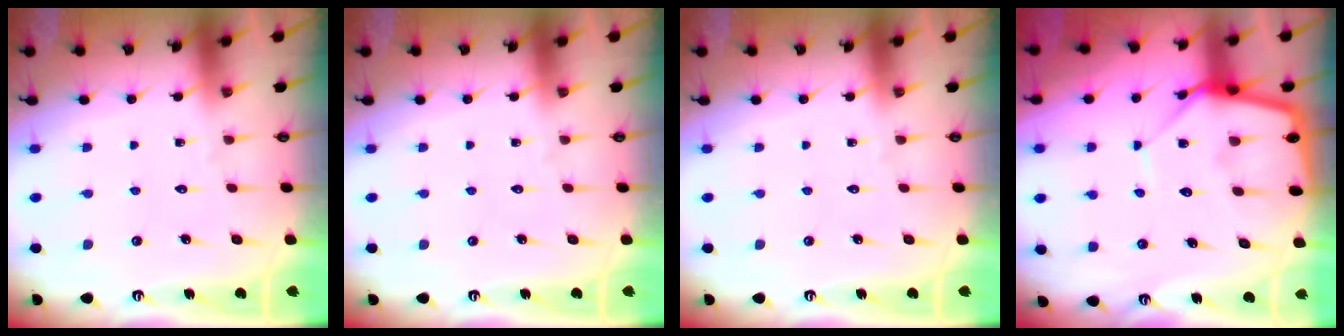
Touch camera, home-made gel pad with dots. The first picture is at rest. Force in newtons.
{"total": 0.0}
{"total": 0.0}
{"total": 10.9, "press": 10.9, "slide": 0.9}